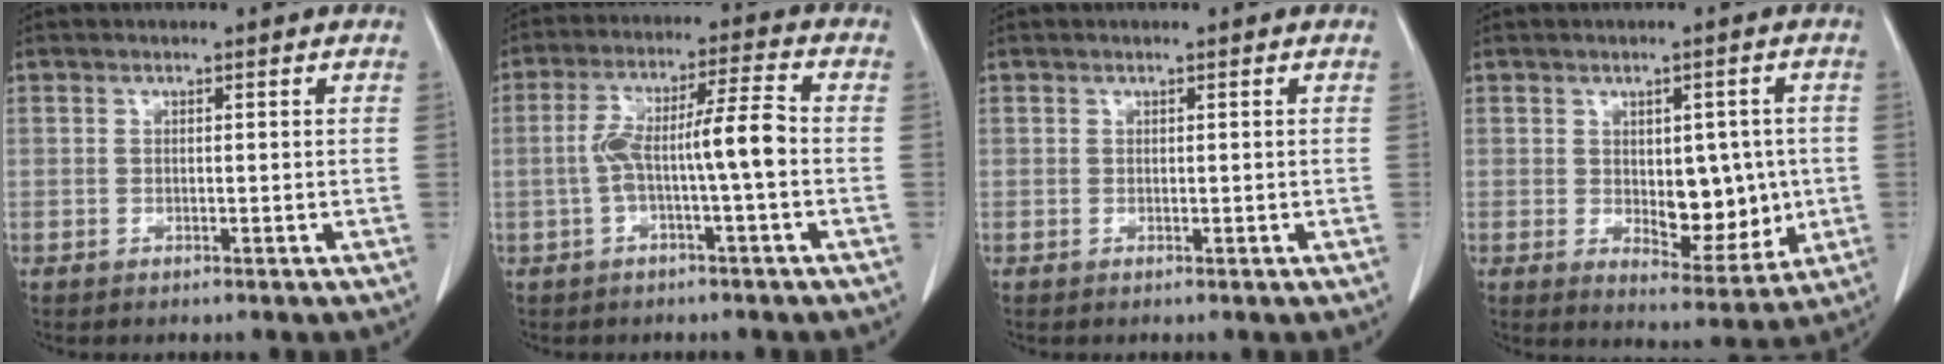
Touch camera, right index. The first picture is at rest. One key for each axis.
{"total": 8.6, "fx": -1.5, "fy": 0.4, "fz": 8.4, "tx": -0.154, "ty": 0.030, "tz": -0.027}
{"total": 0.0}
{"total": 8.5, "fx": -0.2, "fy": 4.4, "fz": 7.3, "tx": -0.086, "ty": -0.001, "tz": 0.012}